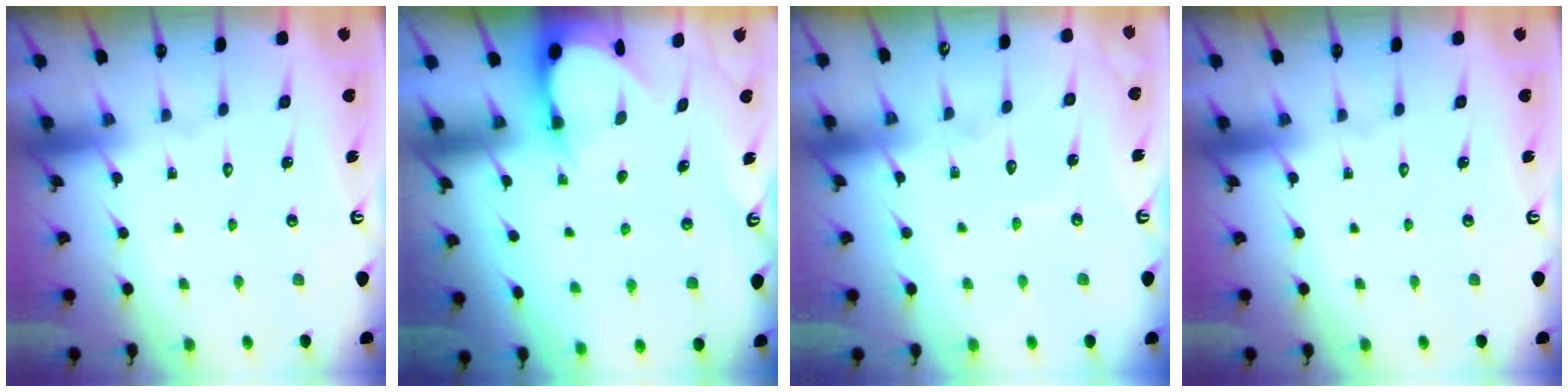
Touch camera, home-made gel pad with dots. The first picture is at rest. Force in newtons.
{"total": 3.5, "press": 3.5, "slide": 0.3}
{"total": 4.9, "press": 4.9, "slide": 0.4}
{"total": 0.0}